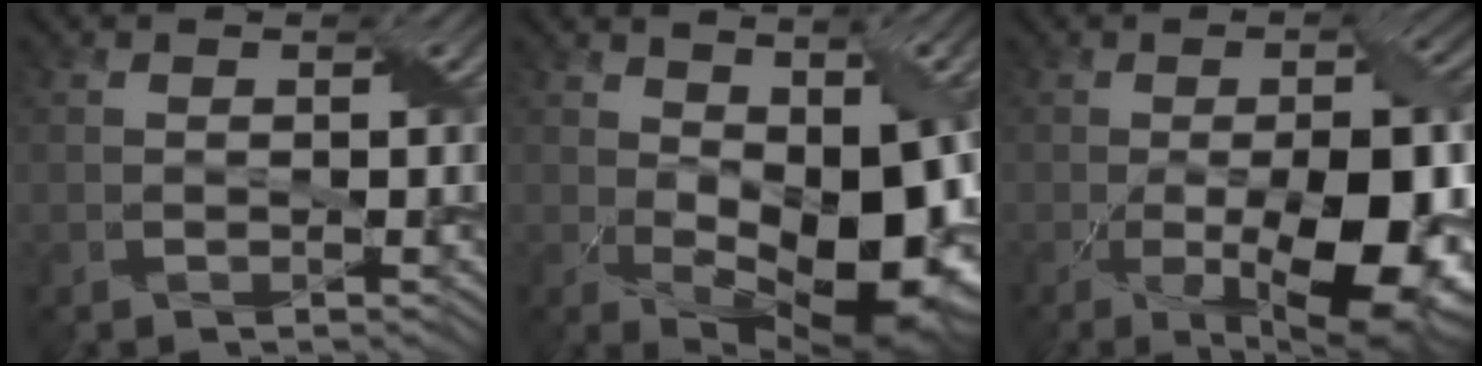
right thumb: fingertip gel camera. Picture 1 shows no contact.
{"total": 15.5, "force": [-0.1, 7.5, 13.6], "torque": [-0.214, -0.021, 0.023]}
{"total": 15.0, "force": [-4.0, 5.5, 13.4], "torque": [-0.192, -0.027, -0.046]}